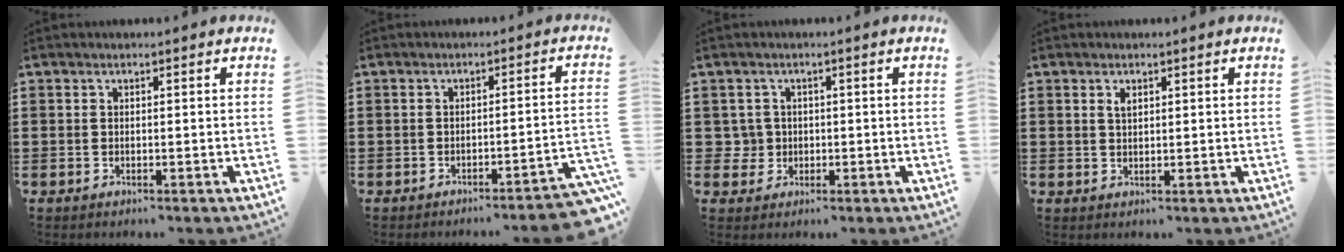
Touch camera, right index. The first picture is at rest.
{"total": 3.5, "force": [-3.0, -0.5, 1.7], "torque": [-0.029, -0.014, -0.061]}
{"total": 2.9, "force": [-0.2, 2.8, 0.5], "torque": [-0.030, 0.005, -0.009]}
{"total": 1.4, "force": [0.7, 0.7, 0.9], "torque": [-0.020, 0.005, 0.012]}